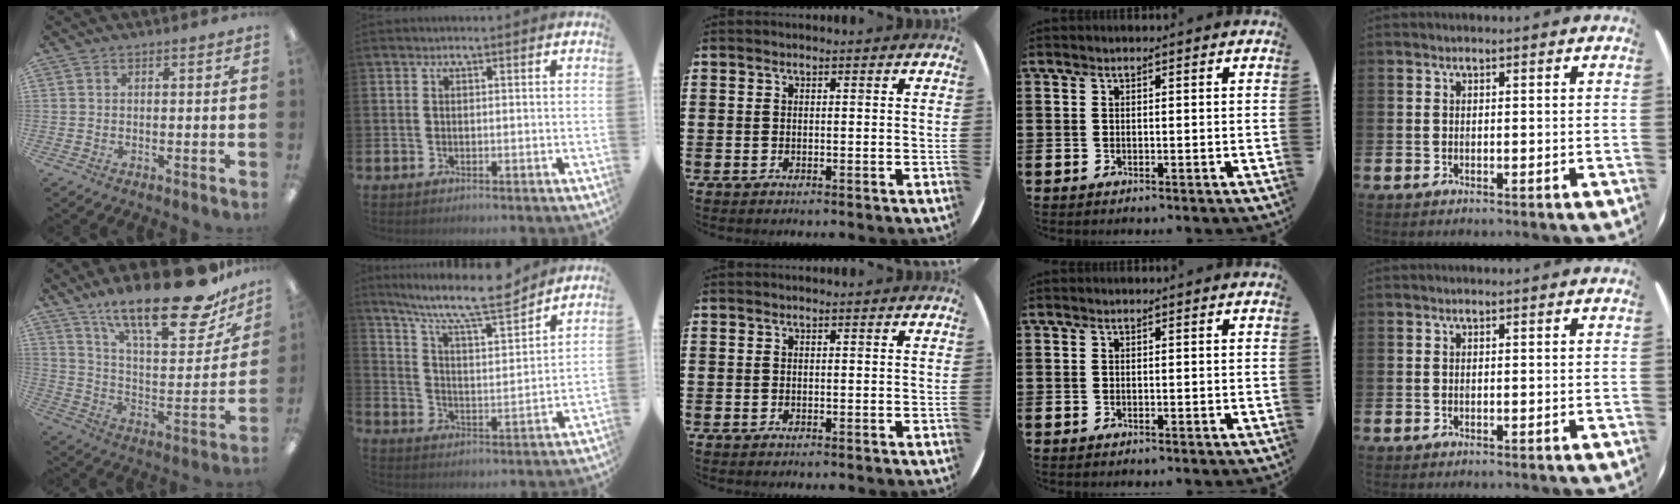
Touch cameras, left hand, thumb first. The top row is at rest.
{"thumb": {"total": 24.5, "force": [17.7, 7.5, 15.2], "torque": [-0.226, -0.120, 0.291]}, "index": {"total": 10.7, "force": [9.5, 1.5, 4.8], "torque": [-0.114, -0.064, 0.161]}}